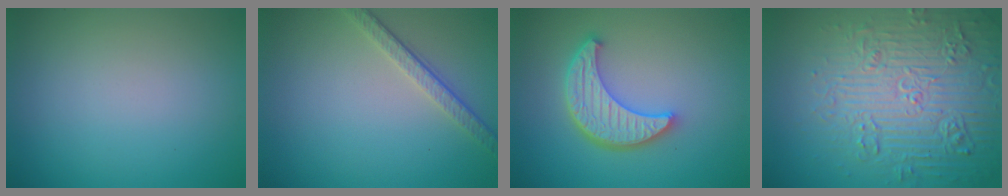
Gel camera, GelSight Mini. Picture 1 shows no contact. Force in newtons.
{"total": 2.6, "press": 2.0, "slide": 1.7}
{"total": 5.1, "press": 4.3, "slide": 2.8}
{"total": 8.1, "press": 7.8, "slide": 1.9}